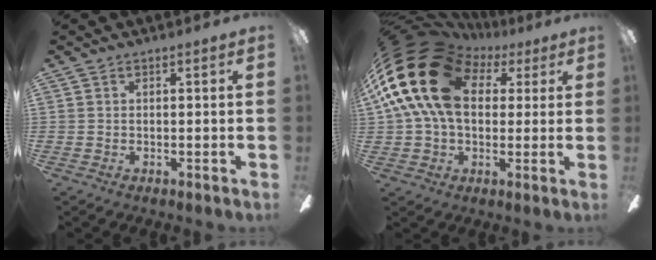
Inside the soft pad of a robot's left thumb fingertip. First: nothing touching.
{"total": 25.2, "force": [6.9, 17.3, 17.0], "torque": [-0.353, -0.021, 0.116]}